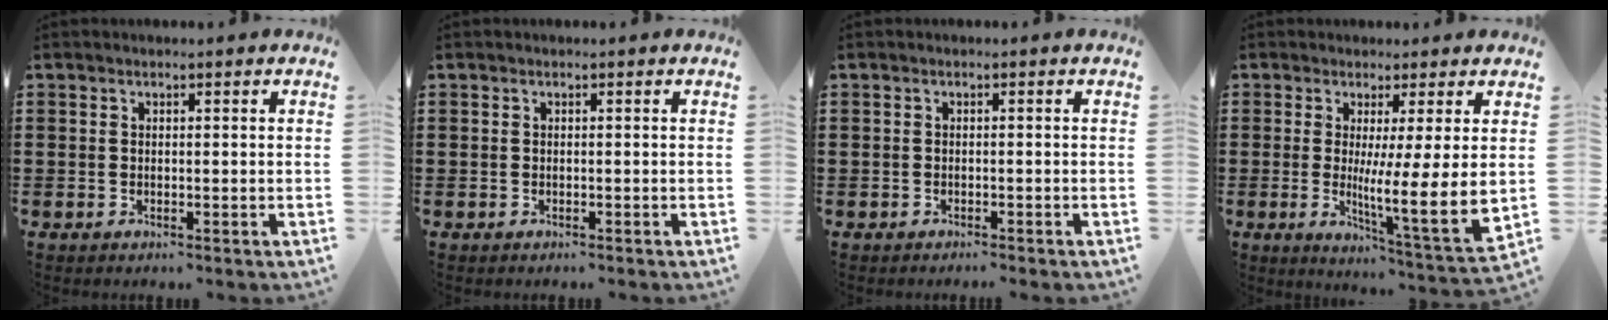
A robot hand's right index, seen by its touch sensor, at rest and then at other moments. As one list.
[{"total": 0.0}, {"total": 0.7, "force": [-0.7, 0.0, 0.1], "torque": [-0.003, -0.002, -0.013]}, {"total": 8.2, "force": [2.1, 0.3, 7.9], "torque": [-0.120, -0.047, 0.038]}]